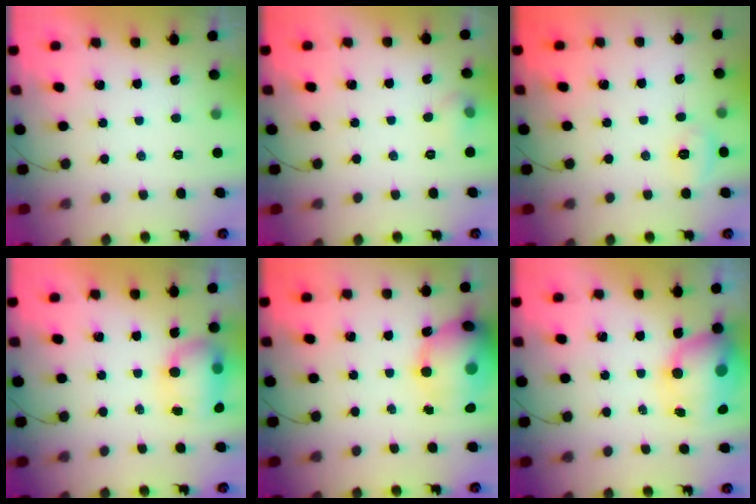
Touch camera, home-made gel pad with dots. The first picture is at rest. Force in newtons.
{"total": 8.6, "press": 5.1, "slide": 7.0}
{"total": 5.1, "press": 4.9, "slide": 1.3}
{"total": 7.9, "press": 7.9, "slide": 1.1}
{"total": 16.7, "press": 16.5, "slide": 2.8}
{"total": 11.8, "press": 11.4, "slide": 2.9}